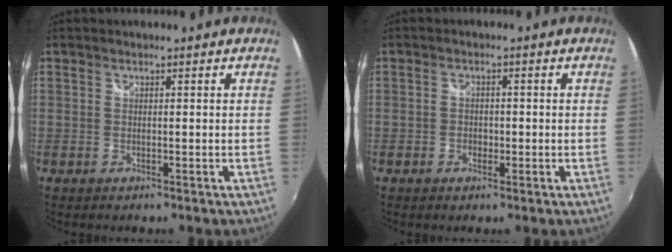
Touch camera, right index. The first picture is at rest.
{"total": 2.0, "force": [-0.6, 1.7, 0.9], "torque": [-0.015, 0.001, -0.011]}